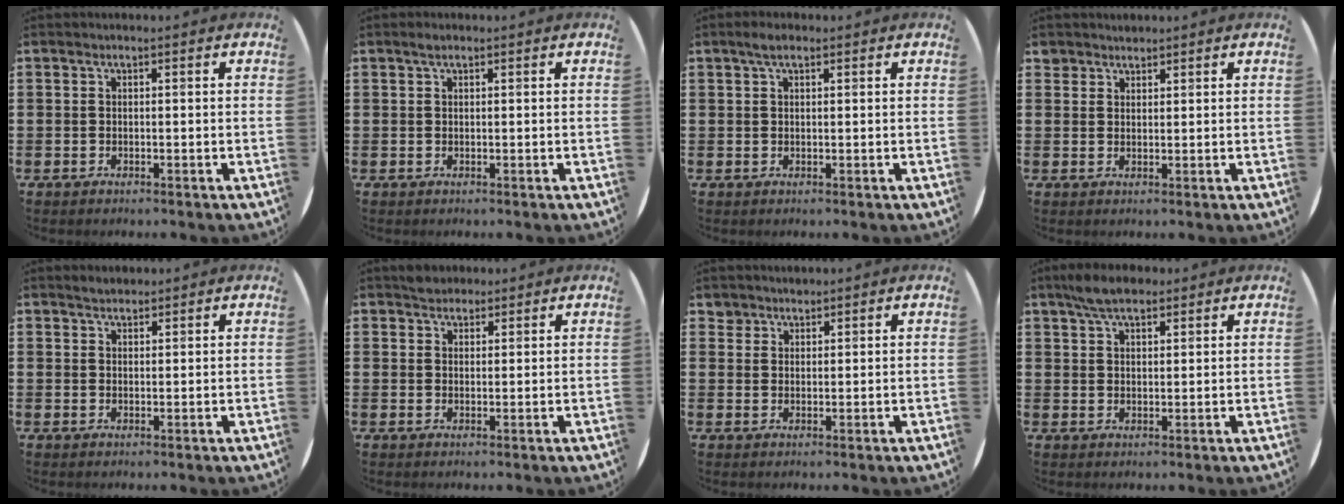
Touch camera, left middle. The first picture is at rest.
{"total": 0.8, "force": [0.5, 0.4, 0.5], "torque": [-0.010, 0.005, 0.008]}
{"total": 1.9, "force": [1.2, 0.8, 1.3], "torque": [-0.020, 0.003, 0.019]}
{"total": 1.7, "force": [1.6, 0.6, -0.1], "torque": [-0.001, 0.003, 0.031]}
{"total": 1.6, "force": [1.5, 0.4, 0.3], "torque": [-0.007, 0.003, 0.030]}
{"total": 2.2, "force": [2.0, 0.9, -0.1], "torque": [0.007, 0.002, 0.039]}
{"total": 2.2, "force": [2.0, 0.9, -0.1], "torque": [-0.002, 0.004, 0.041]}
{"total": 4.9, "force": [4.0, 1.8, 2.1], "torque": [-0.051, 0.001, 0.075]}